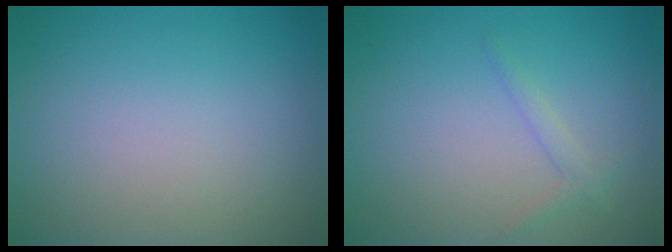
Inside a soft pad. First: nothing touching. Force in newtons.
{"total": 1.1, "press": 1.1, "slide": 0.1}